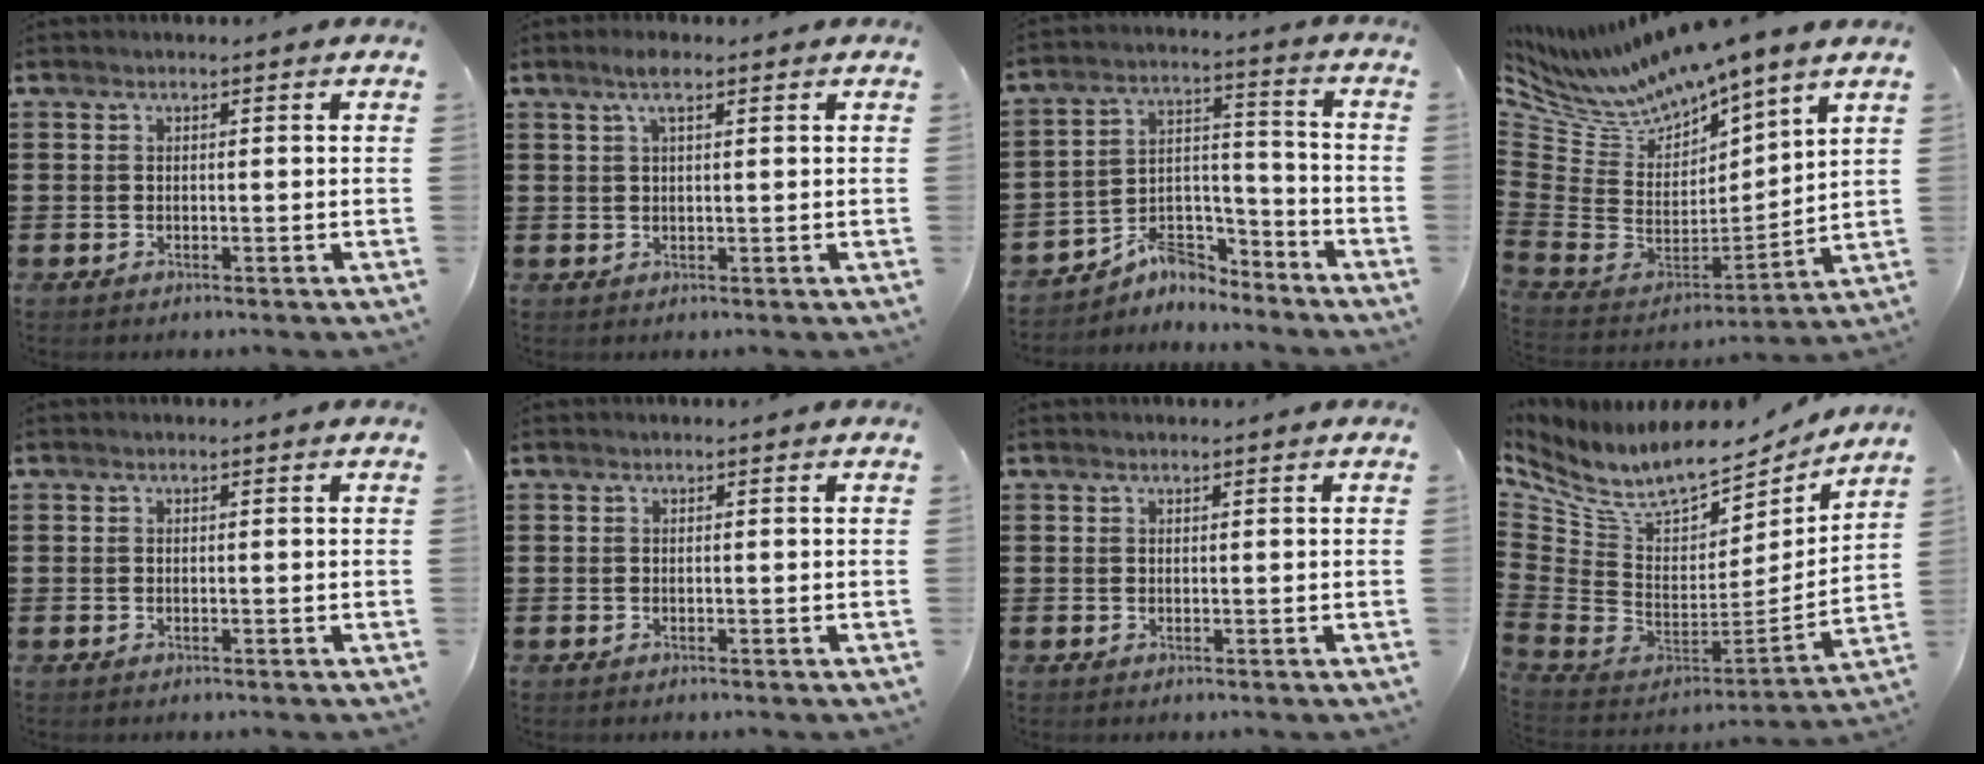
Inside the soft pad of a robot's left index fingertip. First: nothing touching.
{"total": 3.1, "force": [1.7, 0.7, 2.5], "torque": [-0.052, 0.006, 0.029]}
{"total": 7.2, "force": [-6.5, 2.8, 1.4], "torque": [-0.025, 0.023, -0.128]}
{"total": 7.8, "force": [7.6, 1.0, 1.5], "torque": [-0.077, -0.072, 0.130]}
{"total": 0.0}
{"total": 0.0}
{"total": 0.0}
{"total": 10.2, "force": [7.3, 4.2, 5.7], "torque": [-0.142, -0.058, 0.127]}